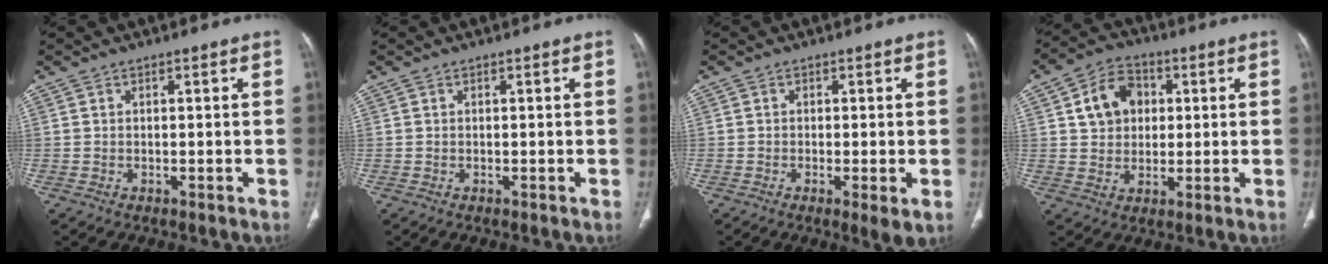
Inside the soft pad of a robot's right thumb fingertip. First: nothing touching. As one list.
[{"total": 0.0}, {"total": 3.5, "force": [-1.0, 0.6, 3.3], "torque": [-0.061, -0.013, -0.019]}, {"total": 9.6, "force": [2.3, 7.7, 5.3], "torque": [-0.061, 0.004, 0.036]}]